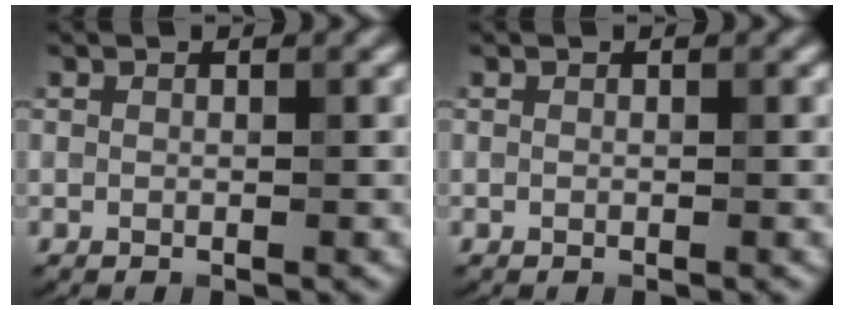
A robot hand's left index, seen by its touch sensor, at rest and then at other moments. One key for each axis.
{"total": 0.0}